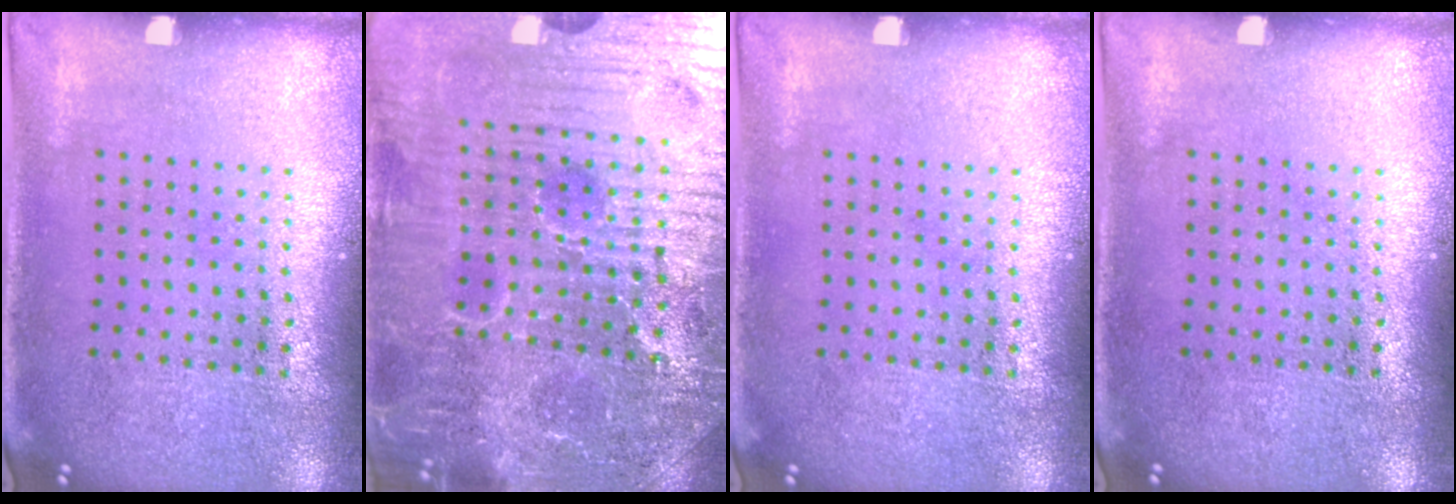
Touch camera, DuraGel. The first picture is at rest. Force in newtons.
{"total": 6.0, "press": 5.7, "slide": 2.0}
{"total": 0.0}
{"total": 0.0}